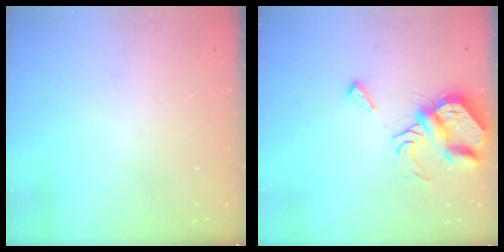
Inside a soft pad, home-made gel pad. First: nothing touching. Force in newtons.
{"total": 10.1, "press": 10.0, "slide": 1.2}